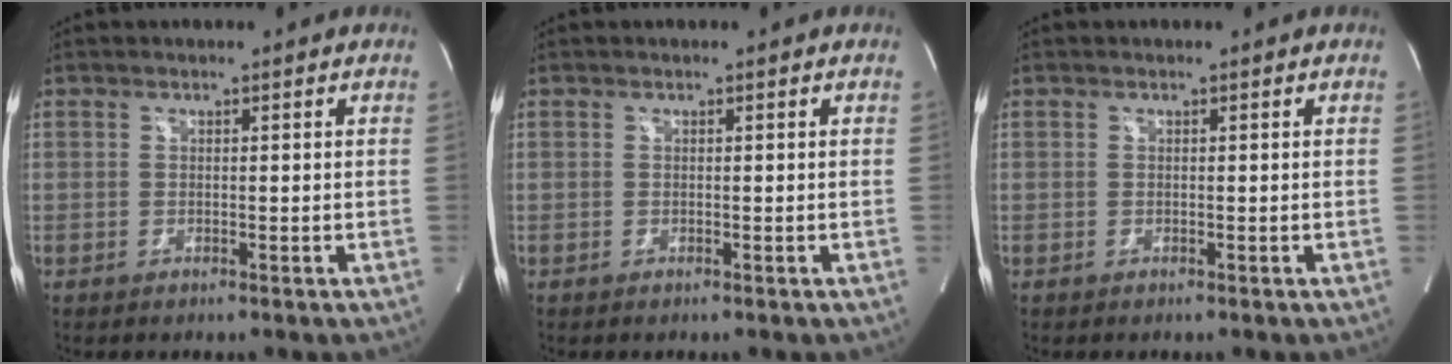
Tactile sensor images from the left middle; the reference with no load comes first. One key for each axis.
{"total": 0.0}
{"total": 0.0}